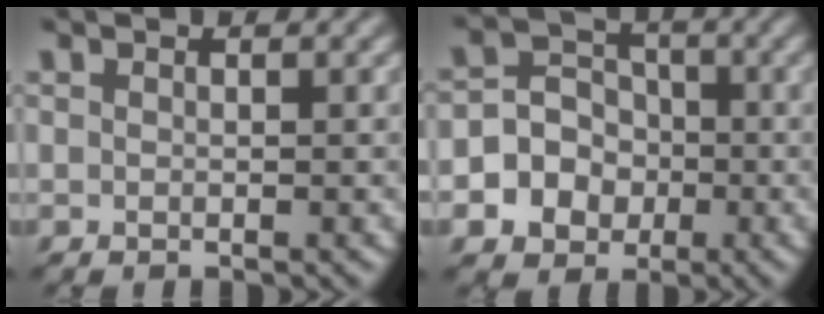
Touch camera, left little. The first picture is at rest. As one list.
[{"total": 6.4, "force": [-2.0, 5.8, 1.8], "torque": [-0.022, 0.012, -0.059]}]